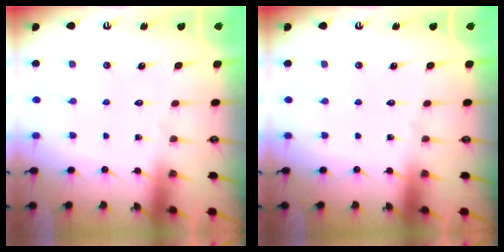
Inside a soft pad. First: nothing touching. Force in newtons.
{"total": 0.0}